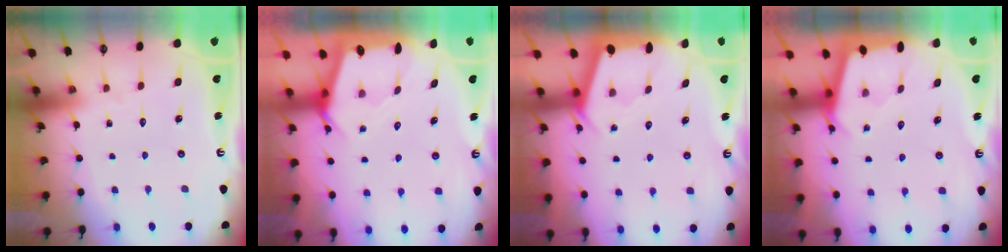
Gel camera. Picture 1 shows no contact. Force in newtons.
{"total": 2.3, "press": 2.3, "slide": 0.2}
{"total": 2.4, "press": 2.4, "slide": 0.3}
{"total": 2.5, "press": 2.5, "slide": 0.3}